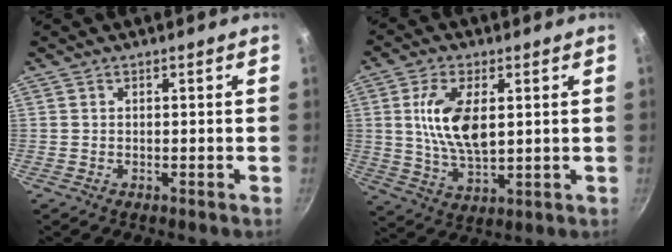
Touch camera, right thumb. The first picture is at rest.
{"total": 11.7, "force": [2.2, 5.8, 9.9], "torque": [-0.183, -0.008, 0.046]}